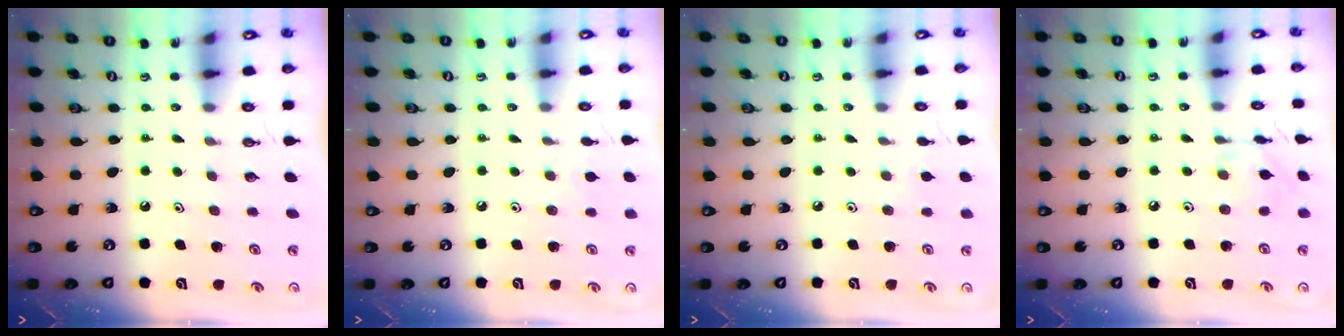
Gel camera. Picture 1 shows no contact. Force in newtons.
{"total": 6.1, "press": 6.1, "slide": 0.8}
{"total": 4.8, "press": 4.7, "slide": 0.8}
{"total": 3.6, "press": 3.6, "slide": 0.4}